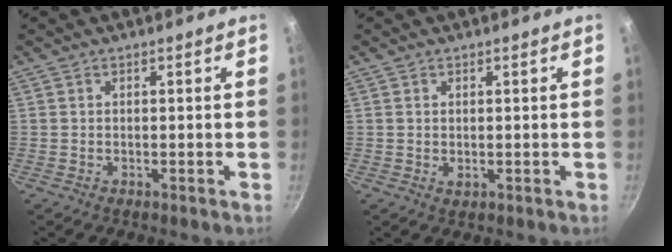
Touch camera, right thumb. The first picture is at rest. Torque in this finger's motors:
{"motor_torque": [-0.25, 0.24, 0.36, 0.05, -0.03]}